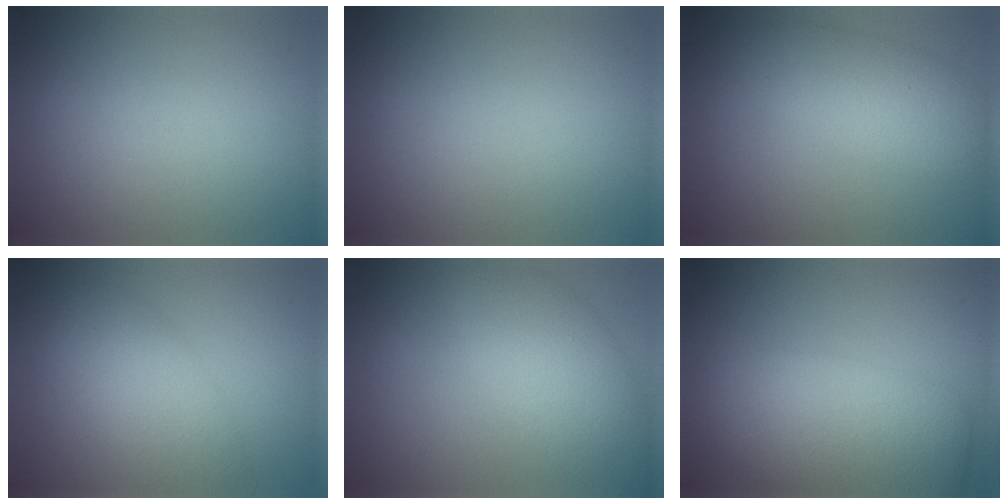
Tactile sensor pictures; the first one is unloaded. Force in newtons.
{"total": 0.0}
{"total": 4.9, "press": 4.9, "slide": 0.2}
{"total": 5.3, "press": 5.3, "slide": 0.2}
{"total": 5.2, "press": 5.2, "slide": 0.2}
{"total": 9.2, "press": 9.2, "slide": 0.5}